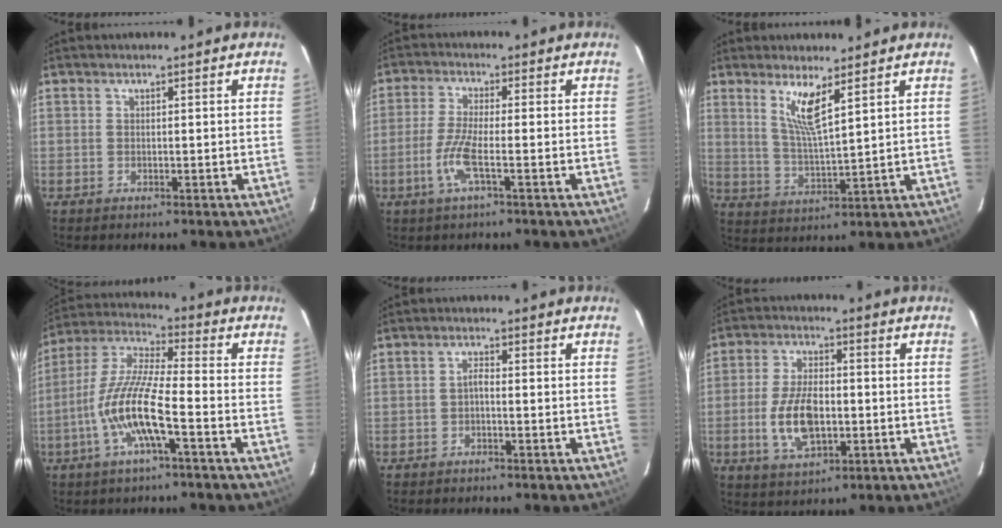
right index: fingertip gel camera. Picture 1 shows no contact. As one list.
[{"total": 6.1, "force": [-2.4, 0.3, 5.6], "torque": [-0.124, -0.006, -0.048]}, {"total": 6.6, "force": [3.7, 0.8, 5.4], "torque": [-0.106, -0.011, 0.074]}, {"total": 12.5, "force": [-4.7, 1.8, 11.4], "torque": [-0.236, -0.002, -0.094]}, {"total": 1.3, "force": [-0.7, 0.3, 1.0], "torque": [-0.020, 0.006, -0.015]}, {"total": 10.5, "force": [-2.1, 5.3, 8.8], "torque": [-0.178, -0.003, -0.033]}]